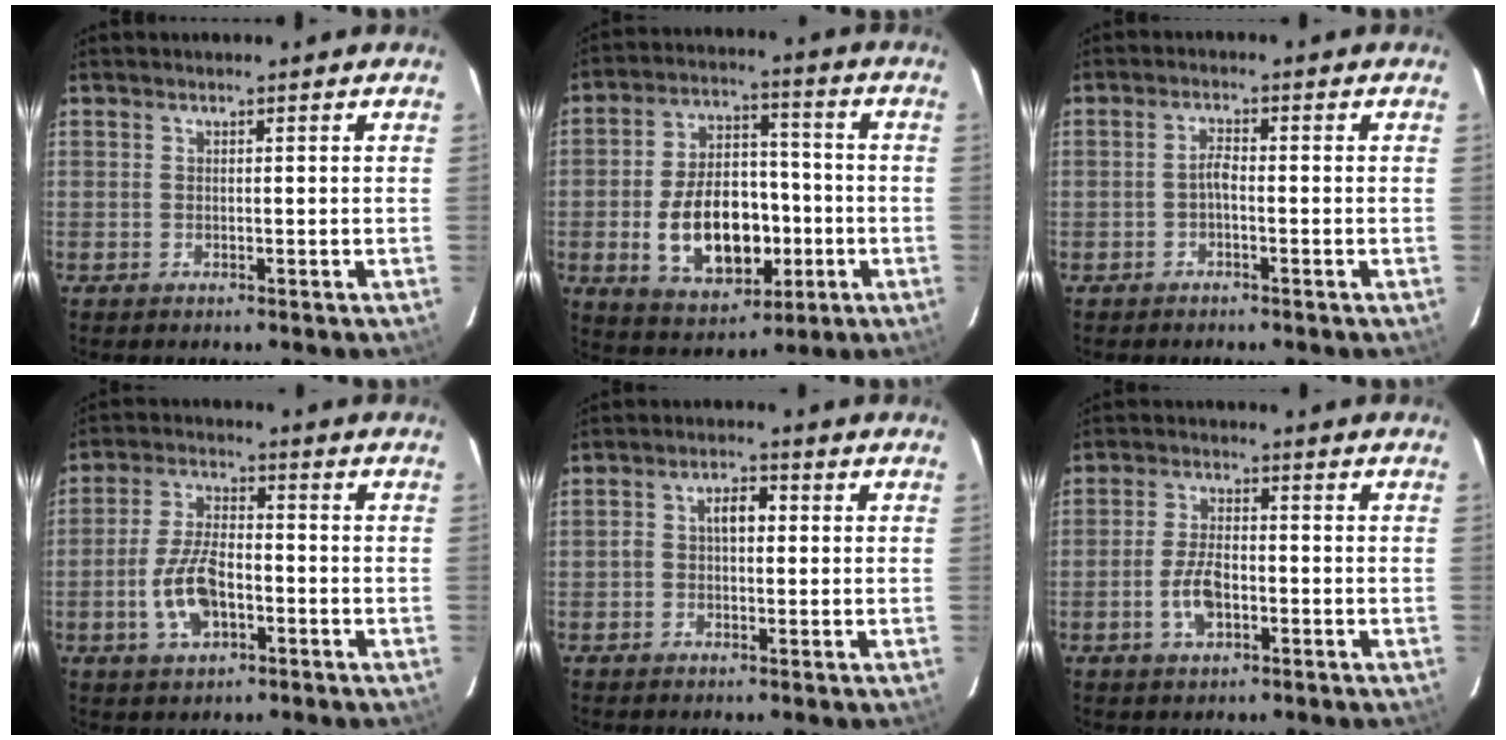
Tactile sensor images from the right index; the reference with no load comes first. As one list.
[{"total": 16.1, "force": [-3.9, 9.8, 12.2], "torque": [-0.239, 0.016, -0.044]}, {"total": 1.9, "force": [-0.9, 0.6, 1.5], "torque": [-0.030, 0.006, -0.018]}, {"total": 9.2, "force": [-3.1, 4.6, 7.4], "torque": [-0.155, 0.004, -0.052]}, {"total": 4.1, "force": [0.2, 2.7, 3.2], "torque": [-0.055, 0.015, 0.002]}, {"total": 6.1, "force": [-2.1, 3.1, 4.8], "torque": [-0.101, 0.002, -0.035]}]